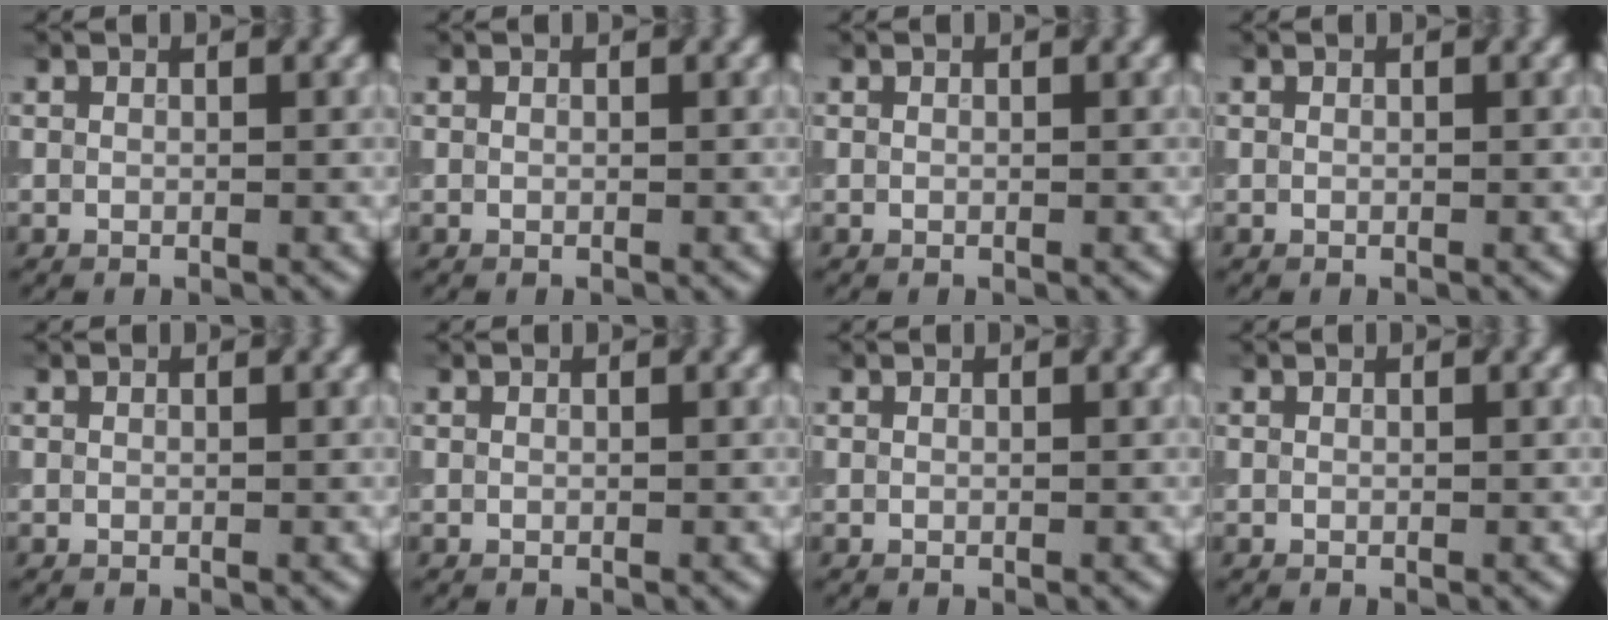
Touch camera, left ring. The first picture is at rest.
{"total": 0.0}
{"total": 0.0}
{"total": 0.0}
{"total": 0.0}
{"total": 0.0}
{"total": 0.0}
{"total": 0.0}